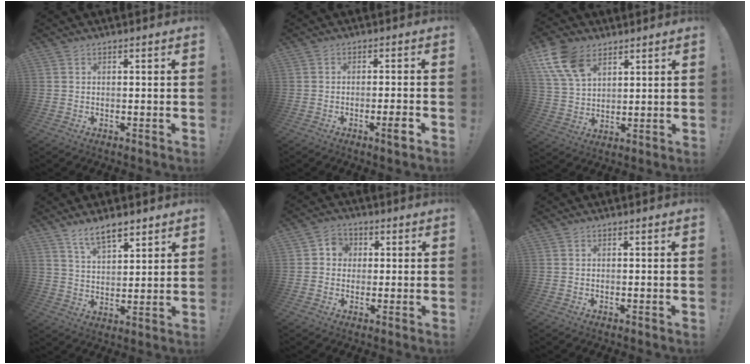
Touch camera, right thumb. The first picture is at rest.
{"total": 4.2, "force": [-2.0, 0.0, 3.7], "torque": [-0.052, 0.001, -0.032]}
{"total": 13.2, "force": [7.4, 8.4, 7.0], "torque": [-0.128, -0.031, 0.144]}
{"total": 8.8, "force": [6.4, 3.5, 4.8], "torque": [-0.079, -0.032, 0.119]}
{"total": 4.9, "force": [0.3, 4.7, 1.5], "torque": [-0.022, 0.009, 0.006]}
{"total": 0.0}